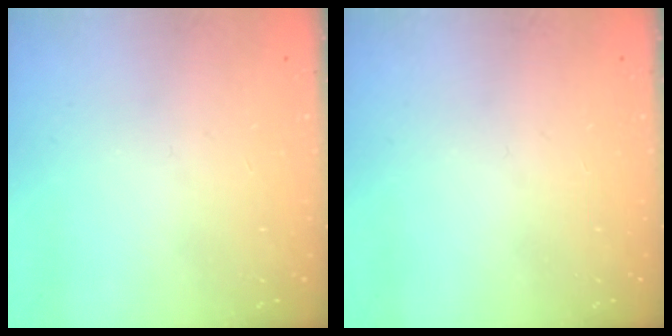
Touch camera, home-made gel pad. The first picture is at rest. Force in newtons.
{"total": 0.0}